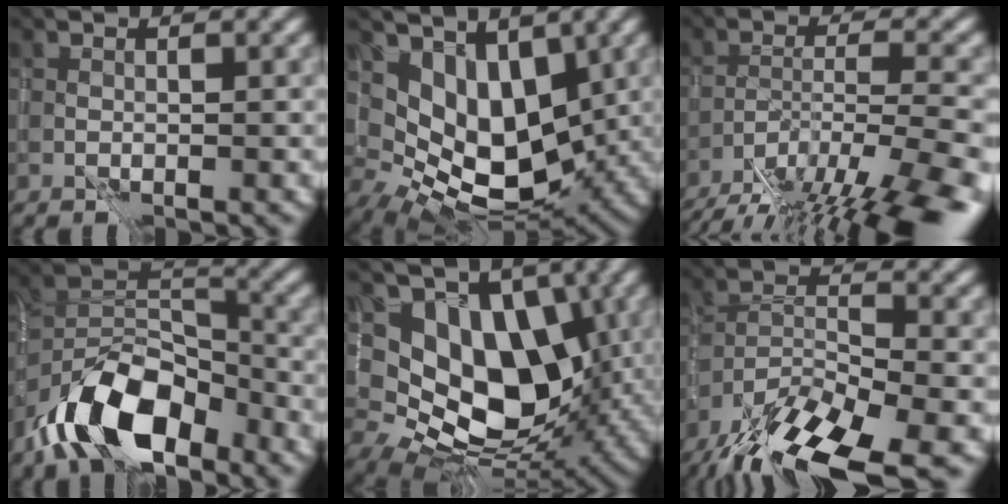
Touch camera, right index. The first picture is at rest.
{"total": 8.1, "force": [2.1, 5.0, 5.9], "torque": [-0.105, -0.028, 0.038]}
{"total": 13.9, "force": [-10.9, 3.2, 8.1], "torque": [-0.152, -0.029, -0.150]}
{"total": 10.1, "force": [-6.0, 4.6, 6.7], "torque": [-0.115, 0.011, -0.118]}
{"total": 10.9, "force": [2.3, 7.3, 7.8], "torque": [-0.119, -0.018, 0.037]}
{"total": 12.6, "force": [-9.3, 3.4, 7.7], "torque": [-0.146, -0.021, -0.155]}